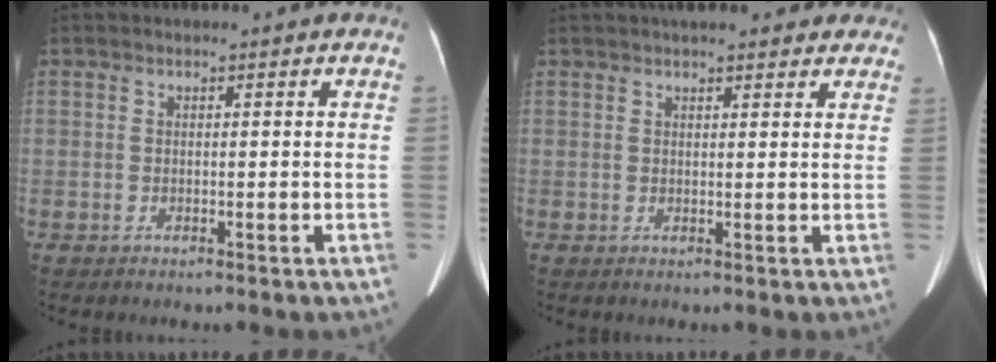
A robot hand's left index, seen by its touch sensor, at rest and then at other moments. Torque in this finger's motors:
{"motor_torque": [1.04, -1.10, 0.20, 0.04]}